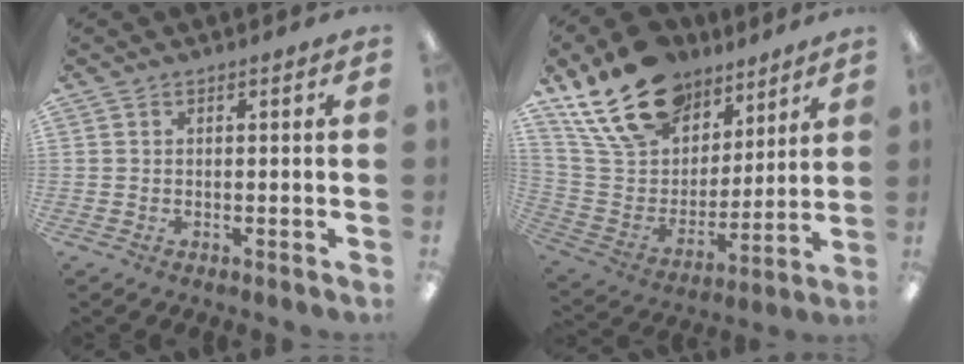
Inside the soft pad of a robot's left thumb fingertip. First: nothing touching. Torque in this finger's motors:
{"motor_torque": [0.51, 0.51, 1.39, -1.38, 0.16]}